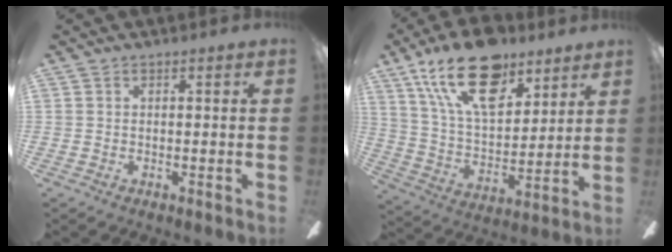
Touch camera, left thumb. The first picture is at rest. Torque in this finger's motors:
{"motor_torque": [2.14, 1.77, 1.83, -0.94, 0.57]}